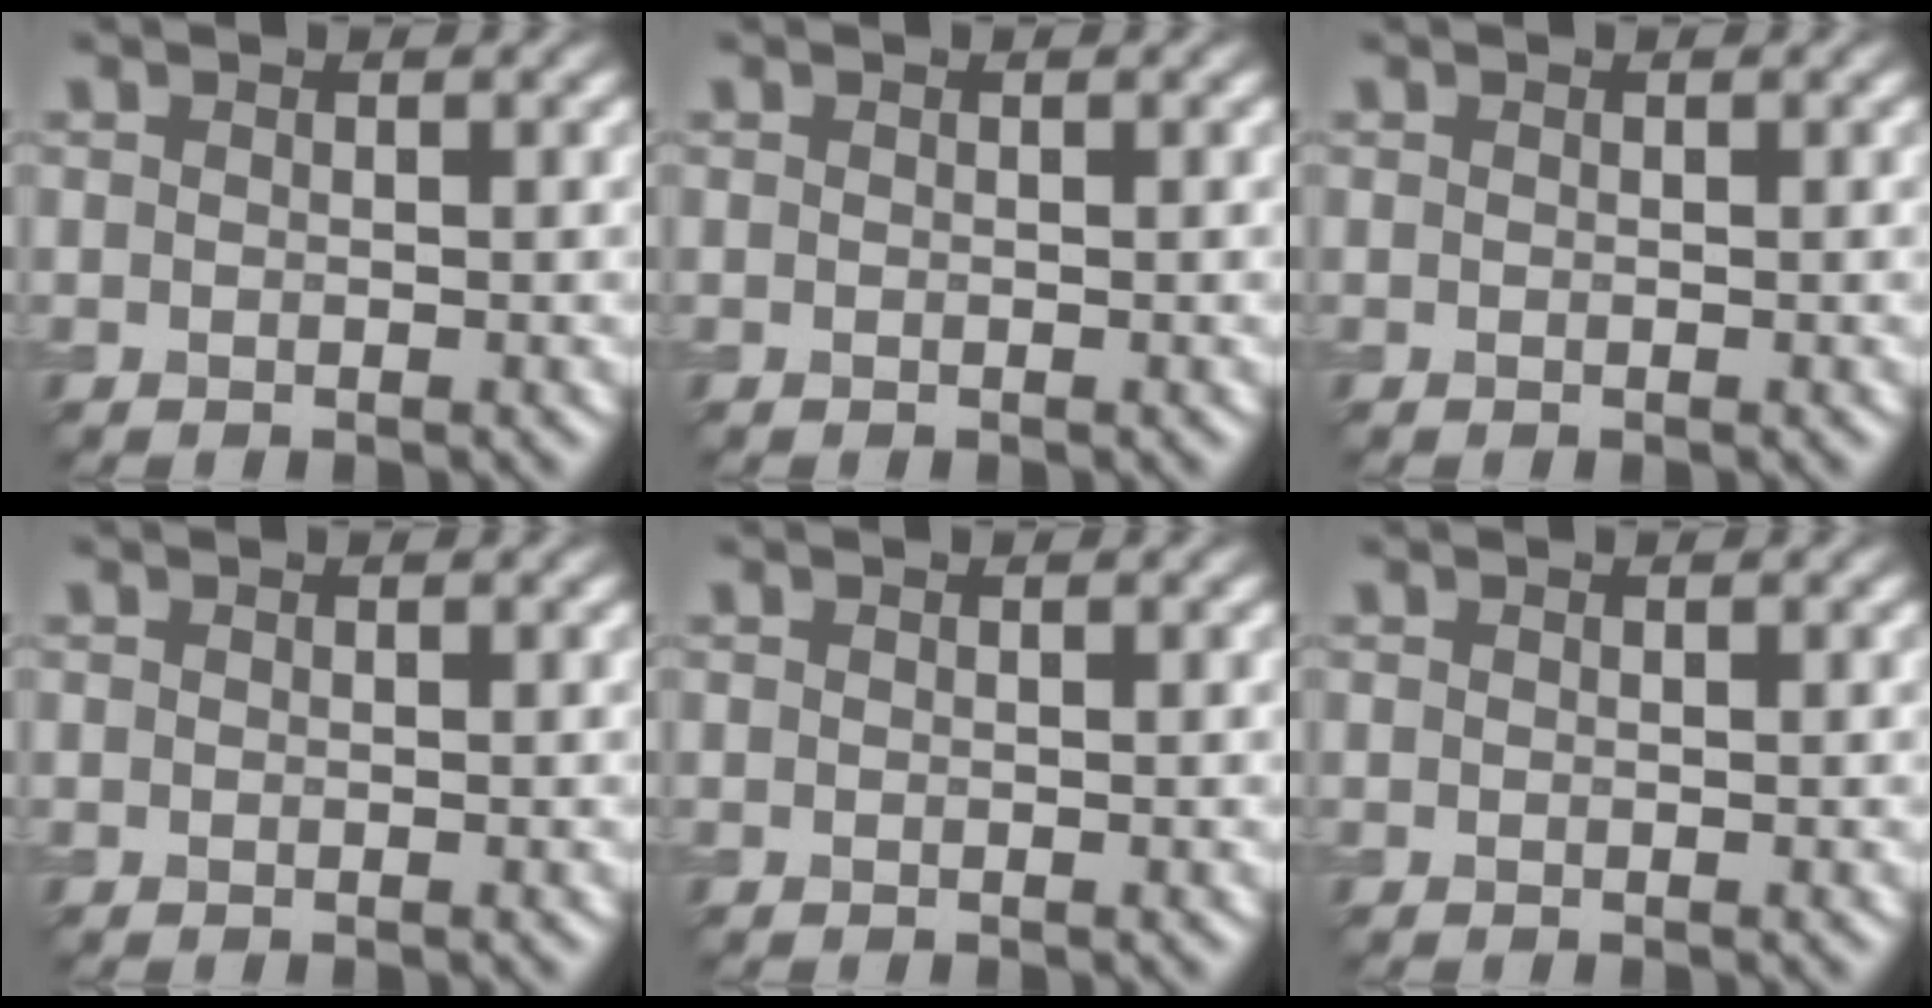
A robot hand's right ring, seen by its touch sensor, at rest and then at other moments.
{"total": 0.0}
{"total": 0.0}
{"total": 0.0}
{"total": 0.0}
{"total": 0.0}